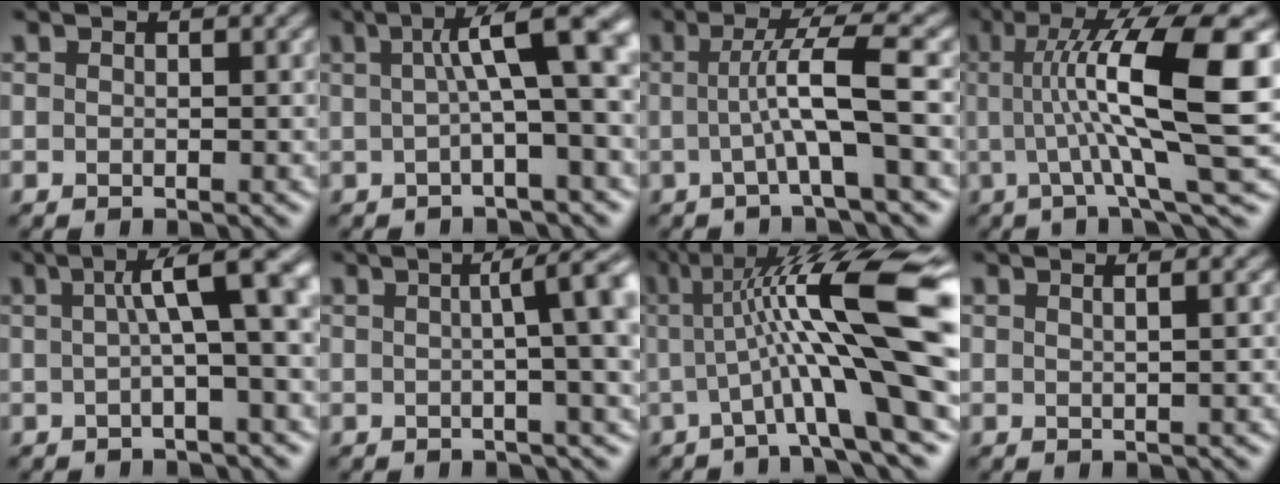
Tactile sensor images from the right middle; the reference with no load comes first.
{"total": 9.0, "force": [1.5, 2.0, 8.7], "torque": [-0.108, 0.025, 0.015]}
{"total": 5.7, "force": [-0.4, 0.8, 5.6], "torque": [-0.096, 0.003, -0.005]}
{"total": 12.6, "force": [1.5, 2.8, 12.2], "torque": [-0.175, 0.012, 0.026]}
{"total": 8.3, "force": [1.2, 2.1, 7.9], "torque": [-0.092, 0.023, 0.009]}
{"total": 9.9, "force": [1.6, 3.4, 9.2], "torque": [-0.067, 0.028, 0.006]}
{"total": 13.8, "force": [1.7, 2.8, 13.4], "torque": [-0.202, 0.013, 0.030]}
{"total": 1.9, "force": [1.0, 0.8, 1.4], "torque": [-0.011, 0.008, -0.009]}